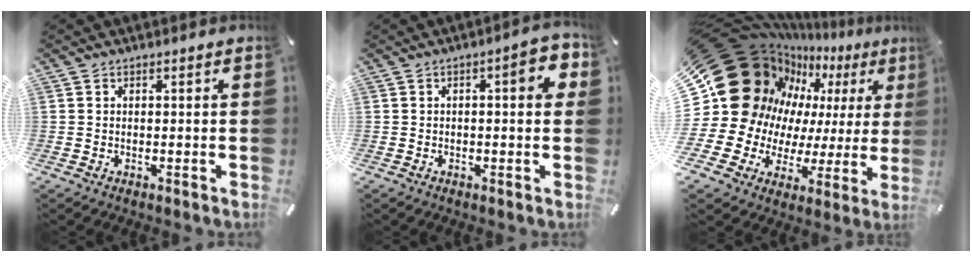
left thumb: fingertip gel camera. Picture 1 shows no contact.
{"total": 6.5, "force": [1.1, 2.3, 6.0], "torque": [-0.071, -0.003, 0.011]}
{"total": 21.9, "force": [8.8, 16.3, 11.7], "torque": [-0.177, -0.088, 0.192]}